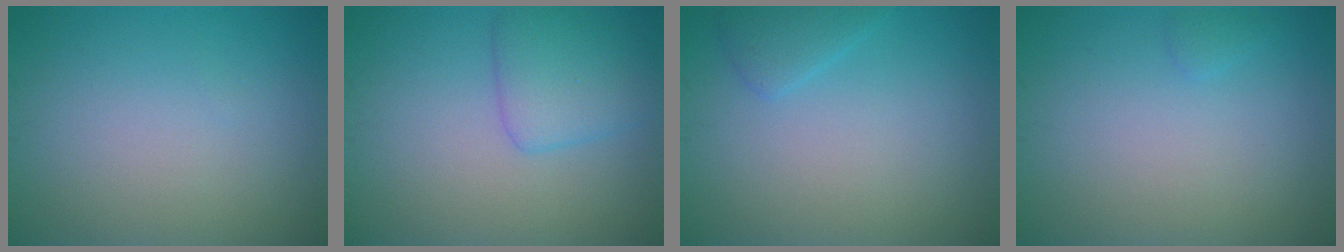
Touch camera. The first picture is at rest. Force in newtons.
{"total": 3.5, "press": 3.5, "slide": 0.2}
{"total": 1.6, "press": 1.6, "slide": 0.1}
{"total": 0.6, "press": 0.6, "slide": 0.0}